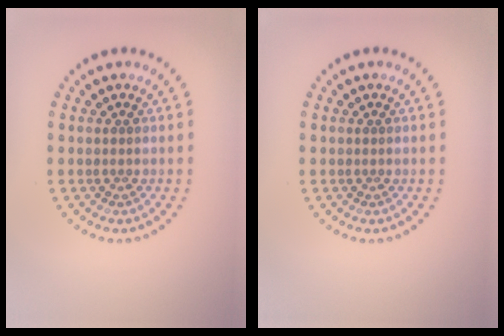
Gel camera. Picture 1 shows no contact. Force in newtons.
{"total": 0.0}